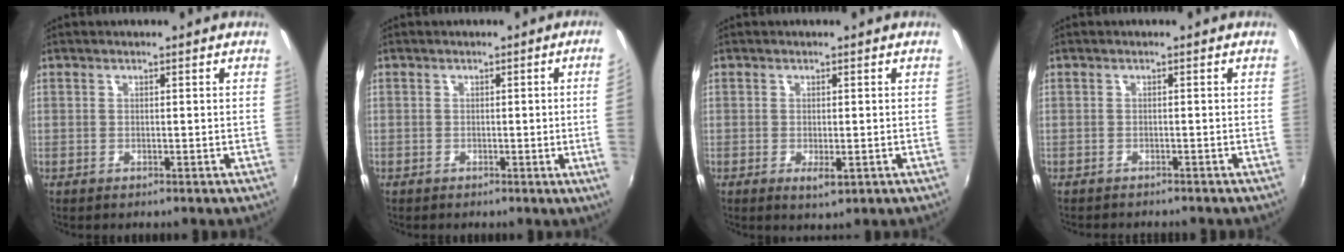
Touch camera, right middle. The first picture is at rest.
{"total": 4.1, "force": [0.0, -1.6, 3.8], "torque": [-0.056, -0.008, 0.003]}
{"total": 2.3, "force": [-0.7, 1.0, 2.0], "torque": [-0.035, -0.010, -0.009]}
{"total": 2.6, "force": [-2.4, 0.5, 0.7], "torque": [-0.022, -0.014, -0.038]}